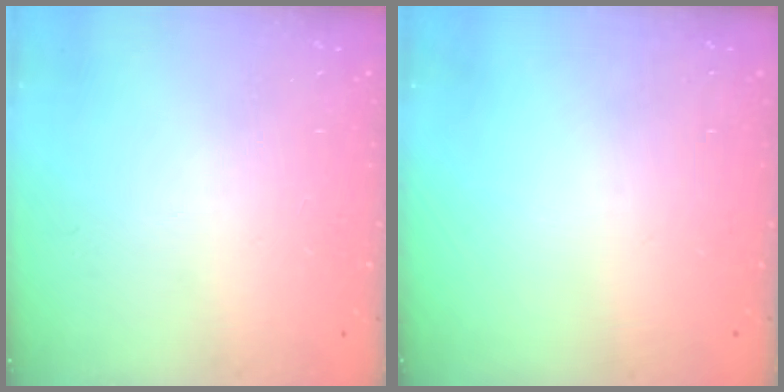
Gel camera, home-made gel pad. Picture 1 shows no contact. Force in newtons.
{"total": 0.0}